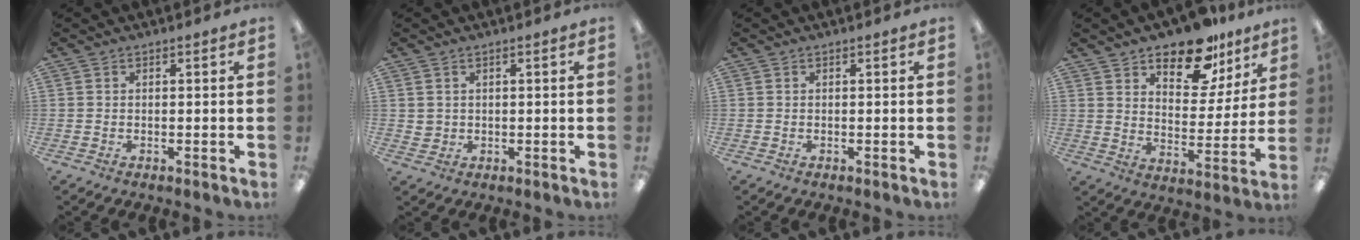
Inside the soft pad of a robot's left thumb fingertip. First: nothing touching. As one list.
[{"total": 1.9, "force": [1.0, 1.6, 0.3], "torque": [-0.007, 0.002, 0.019]}, {"total": 0.0}, {"total": 14.7, "force": [11.3, 6.8, 6.5], "torque": [-0.095, -0.068, 0.200]}]